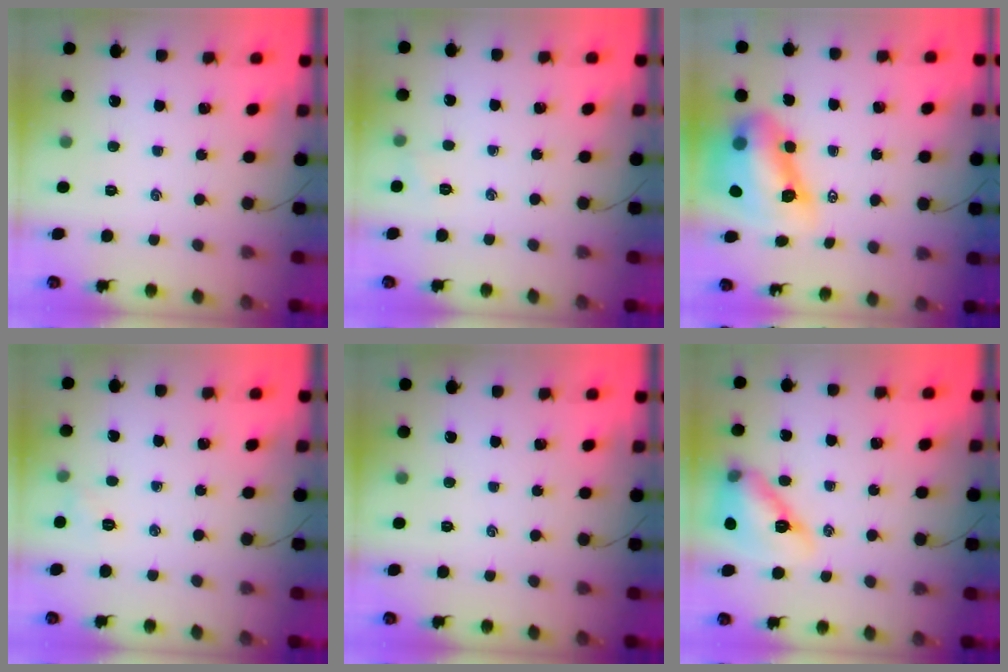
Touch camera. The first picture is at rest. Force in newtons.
{"total": 3.6, "press": 3.4, "slide": 1.1}
{"total": 12.8, "press": 12.2, "slide": 3.7}
{"total": 3.7, "press": 3.6, "slide": 1.1}
{"total": 0.0}
{"total": 14.4, "press": 14.0, "slide": 3.7}